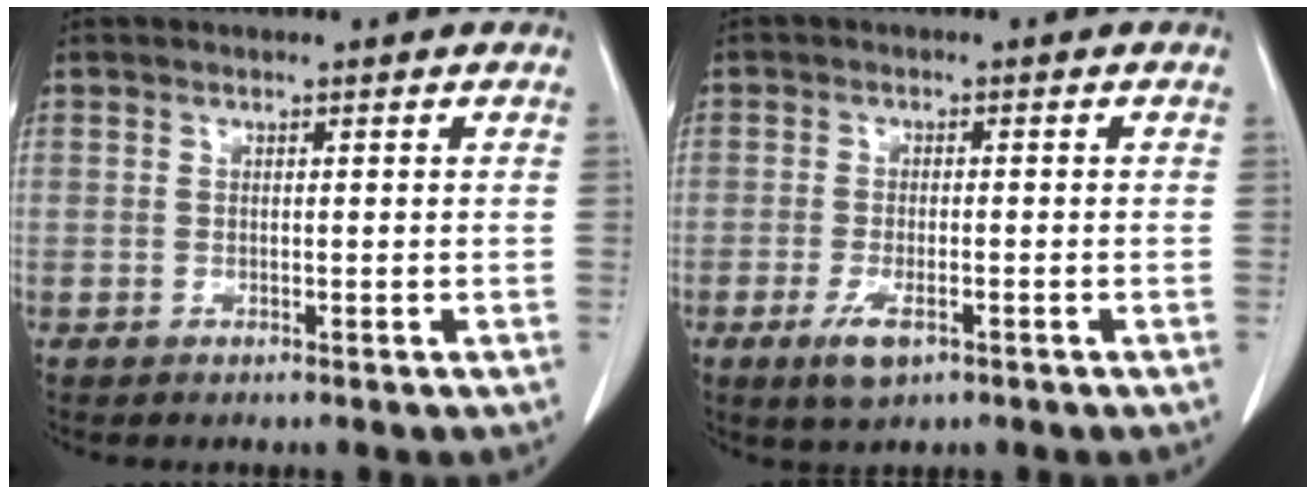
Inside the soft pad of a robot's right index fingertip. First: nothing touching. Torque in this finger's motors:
{"motor_torque": [0.46, -0.20, 0.11, 0.06]}